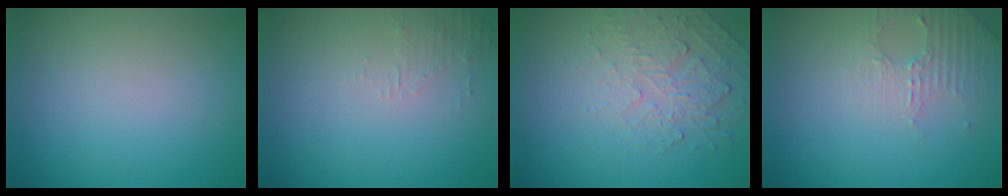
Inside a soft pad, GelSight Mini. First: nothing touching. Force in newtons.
{"total": 1.3, "press": 1.2, "slide": 0.3}
{"total": 2.2, "press": 1.4, "slide": 1.7}
{"total": 2.6, "press": 2.5, "slide": 0.7}